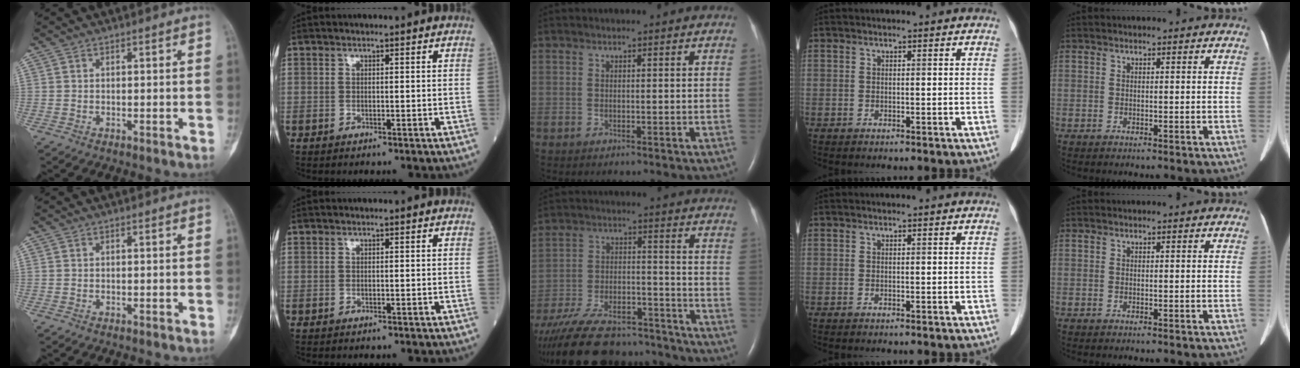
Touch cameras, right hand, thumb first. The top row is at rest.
{"middle": {"total": 23.2, "force": [-20.4, 6.4, 9.1], "torque": [-0.186, -0.013, -0.307]}}